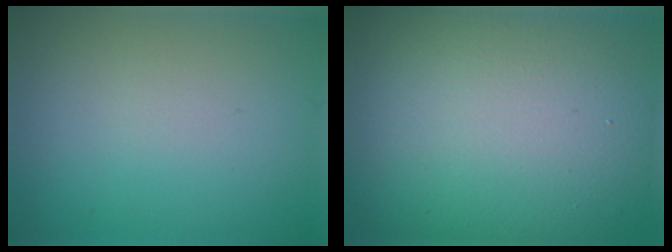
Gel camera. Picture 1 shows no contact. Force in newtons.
{"total": 18.0, "press": 17.9, "slide": 1.0}